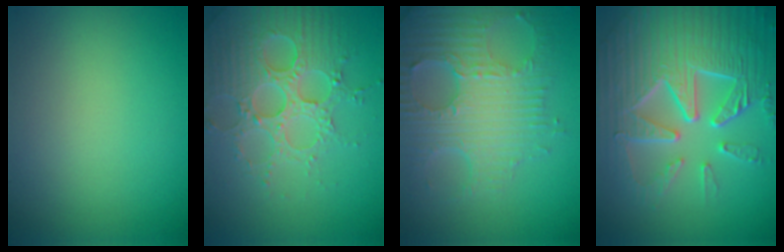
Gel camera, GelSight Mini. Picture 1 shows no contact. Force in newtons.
{"total": 4.7, "press": 4.7, "slide": 0.7}
{"total": 8.1, "press": 5.7, "slide": 5.7}
{"total": 9.8, "press": 6.6, "slide": 7.2}